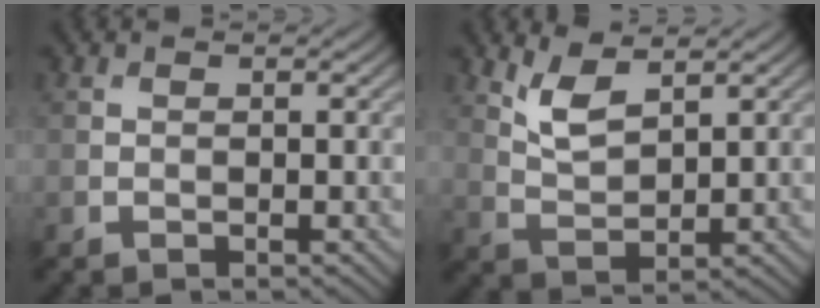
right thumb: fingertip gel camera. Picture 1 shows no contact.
{"total": 4.2, "force": [2.7, 1.4, 2.8], "torque": [-0.073, -0.006, 0.060]}